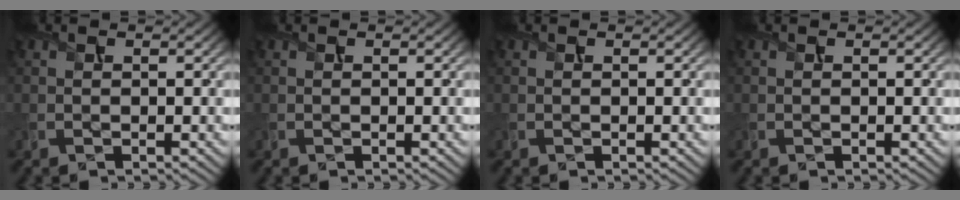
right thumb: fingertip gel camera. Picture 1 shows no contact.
{"total": 0.0}
{"total": 0.0}
{"total": 0.0}